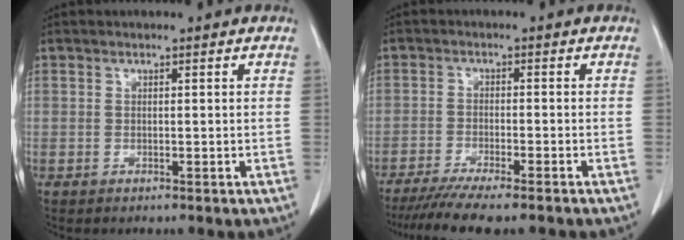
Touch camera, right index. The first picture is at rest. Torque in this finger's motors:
{"motor_torque": [0.60, -0.59, 0.46, 0.14]}